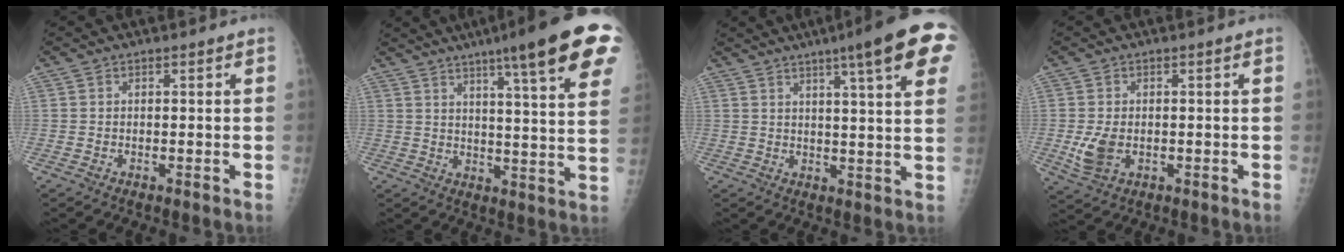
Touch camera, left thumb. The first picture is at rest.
{"total": 20.5, "force": [11.9, 2.2, 16.6], "torque": [-0.213, -0.034, 0.149]}
{"total": 15.5, "force": [8.0, 1.6, 13.2], "torque": [-0.162, -0.016, 0.093]}
{"total": 5.1, "force": [-0.9, 3.4, 3.7], "torque": [-0.074, -0.001, -0.009]}